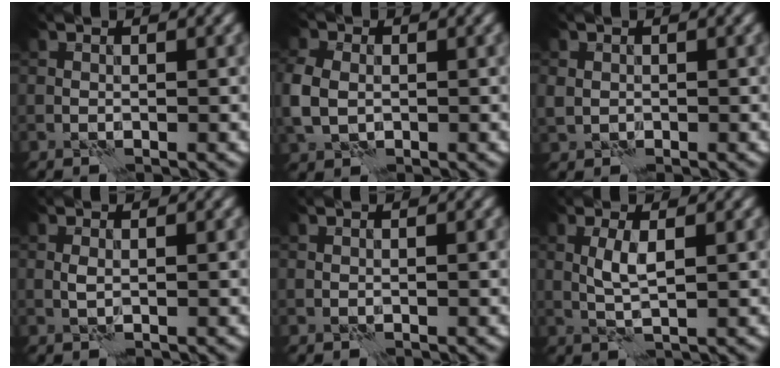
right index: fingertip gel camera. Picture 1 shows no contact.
{"total": 3.9, "force": [-0.1, 3.1, 2.3], "torque": [-0.068, 0.005, -0.004]}
{"total": 1.2, "force": [0.3, 1.2, 0.2], "torque": [-0.009, 0.003, 0.007]}
{"total": 0.6, "force": [0.3, 0.2, 0.5], "torque": [-0.013, 0.002, 0.006]}
{"total": 0.0}
{"total": 2.3, "force": [0.3, 0.6, 2.2], "torque": [-0.050, 0.006, 0.008]}